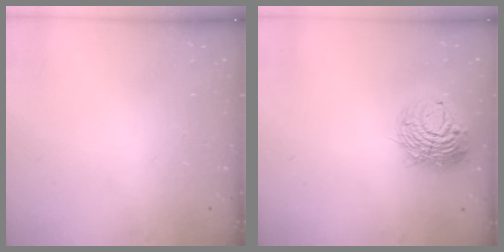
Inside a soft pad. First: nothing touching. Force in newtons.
{"total": 11.7, "press": 11.6, "slide": 1.3}